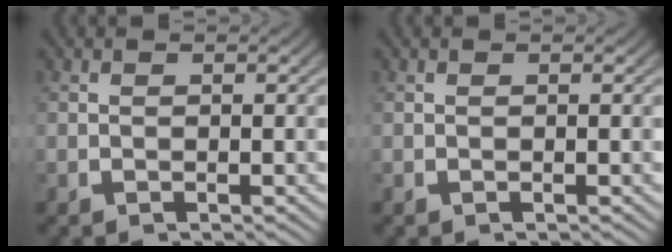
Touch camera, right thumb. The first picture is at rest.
{"total": 0.0}